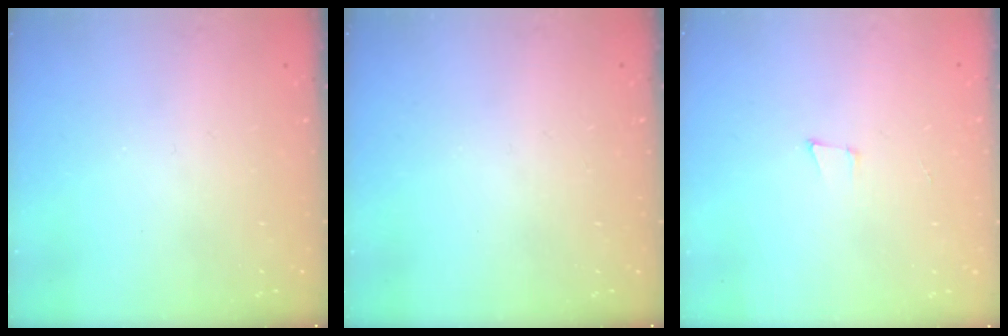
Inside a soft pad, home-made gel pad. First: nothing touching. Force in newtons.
{"total": 0.0}
{"total": 3.6, "press": 2.5, "slide": 2.7}